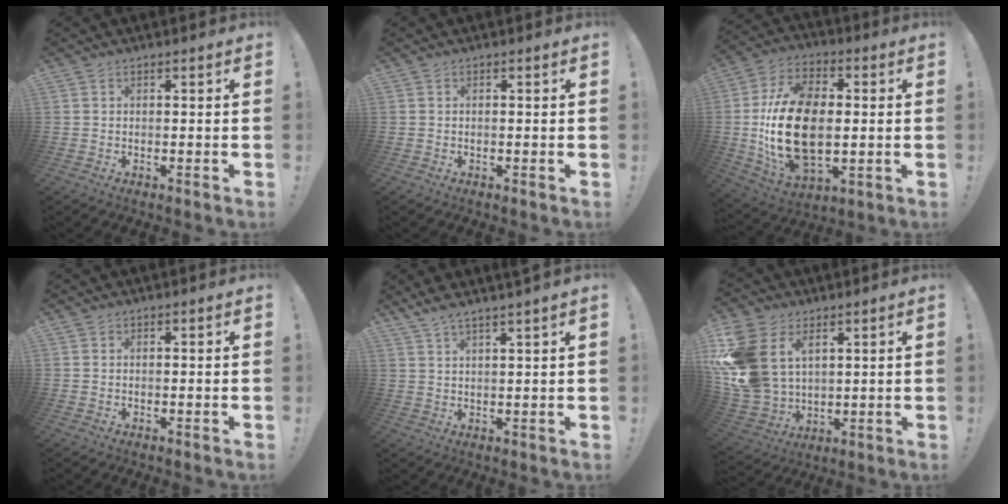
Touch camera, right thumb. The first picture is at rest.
{"total": 0.0}
{"total": 23.7, "force": [-0.7, 14.5, 18.8], "torque": [-0.378, -0.001, -0.004]}
{"total": 0.0}
{"total": 4.1, "force": [3.2, -0.7, 2.4], "torque": [-0.056, -0.011, 0.057]}
{"total": 17.1, "force": [5.6, 12.8, 9.9], "torque": [-0.215, -0.027, 0.107]}